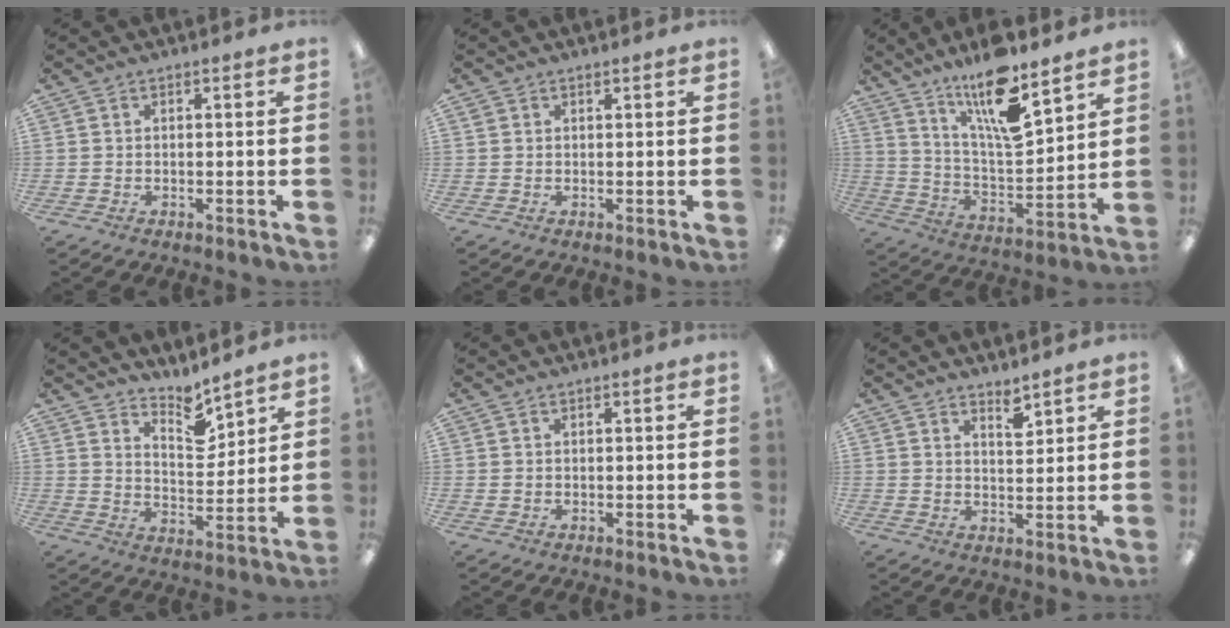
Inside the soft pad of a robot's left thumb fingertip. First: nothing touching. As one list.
[{"total": 0.8, "force": [0.6, 0.5, 0.1], "torque": [-0.003, 0.000, 0.012]}, {"total": 16.1, "force": [11.8, 3.9, 10.3], "torque": [-0.188, -0.067, 0.195]}, {"total": 8.0, "force": [6.9, 2.6, 2.9], "torque": [-0.031, -0.056, 0.121]}, {"total": 0.5, "force": [0.4, 0.3, 0.1], "torque": [-0.003, 0.002, 0.007]}, {"total": 3.7, "force": [3.3, 0.9, 1.4], "torque": [-0.011, -0.025, 0.055]}]